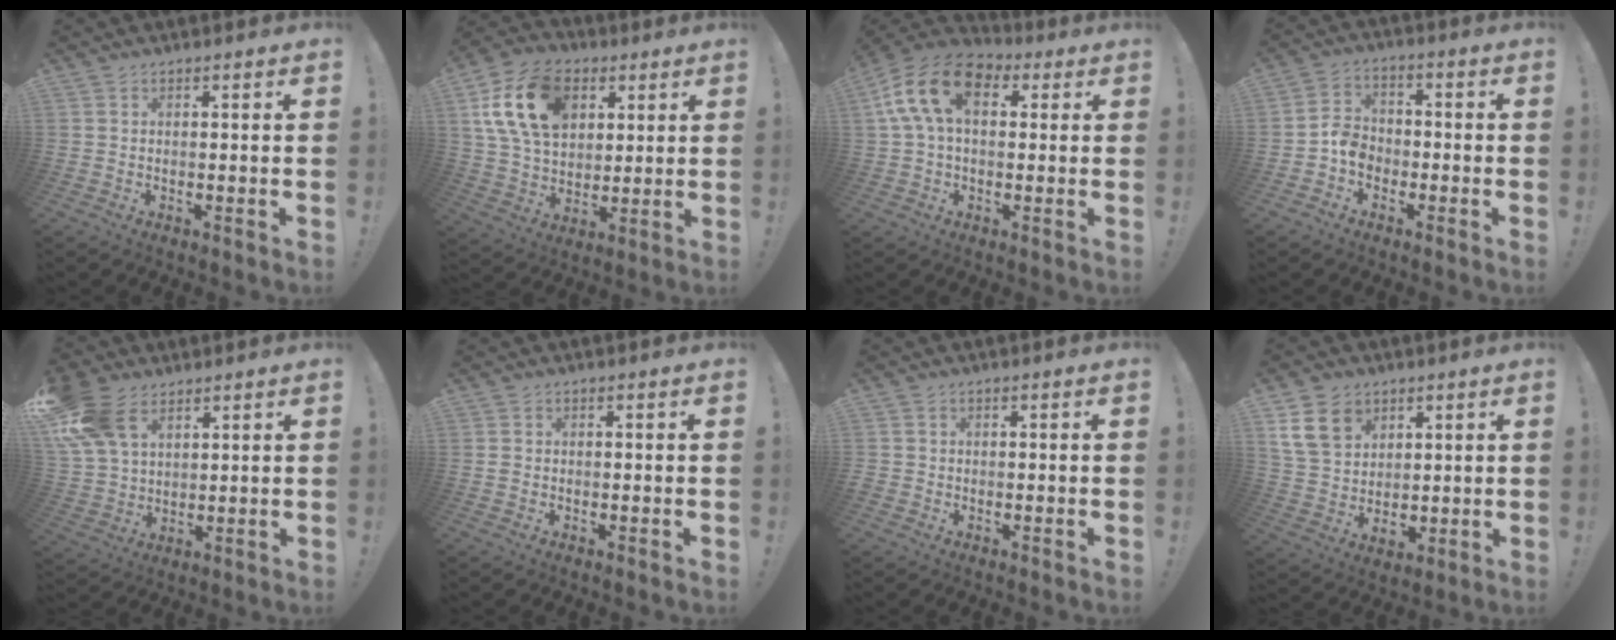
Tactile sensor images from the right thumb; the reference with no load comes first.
{"total": 20.0, "force": [7.3, 14.0, 12.4], "torque": [-0.222, -0.019, 0.135]}
{"total": 15.9, "force": [4.9, 9.8, 11.5], "torque": [-0.220, 0.003, 0.087]}
{"total": 7.0, "force": [-3.6, 5.2, 3.0], "torque": [-0.054, 0.027, -0.065]}
{"total": 14.3, "force": [7.4, 9.3, 8.1], "torque": [-0.169, -0.025, 0.144]}
{"total": 1.1, "force": [-0.6, 0.7, 0.5], "torque": [-0.013, 0.005, -0.009]}
{"total": 1.1, "force": [-0.6, 0.9, 0.3], "torque": [-0.007, 0.003, -0.010]}
{"total": 12.7, "force": [6.0, 9.9, 5.3], "torque": [-0.087, -0.020, 0.125]}